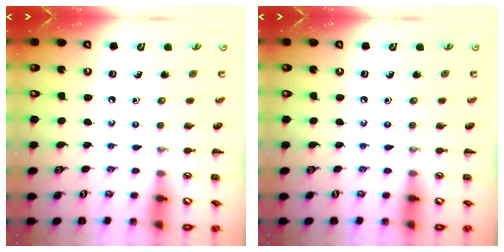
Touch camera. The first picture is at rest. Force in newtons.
{"total": 0.0}